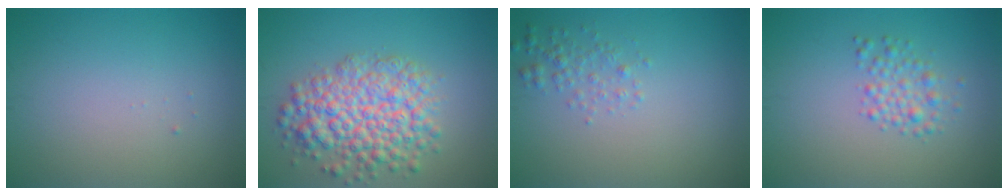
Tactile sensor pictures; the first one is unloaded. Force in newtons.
{"total": 7.1, "press": 7.1, "slide": 0.3}
{"total": 1.5, "press": 1.5, "slide": 0.0}
{"total": 2.2, "press": 2.2, "slide": 0.1}